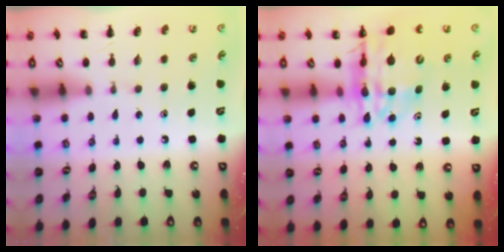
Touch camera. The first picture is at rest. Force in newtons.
{"total": 16.7, "press": 16.2, "slide": 4.2}